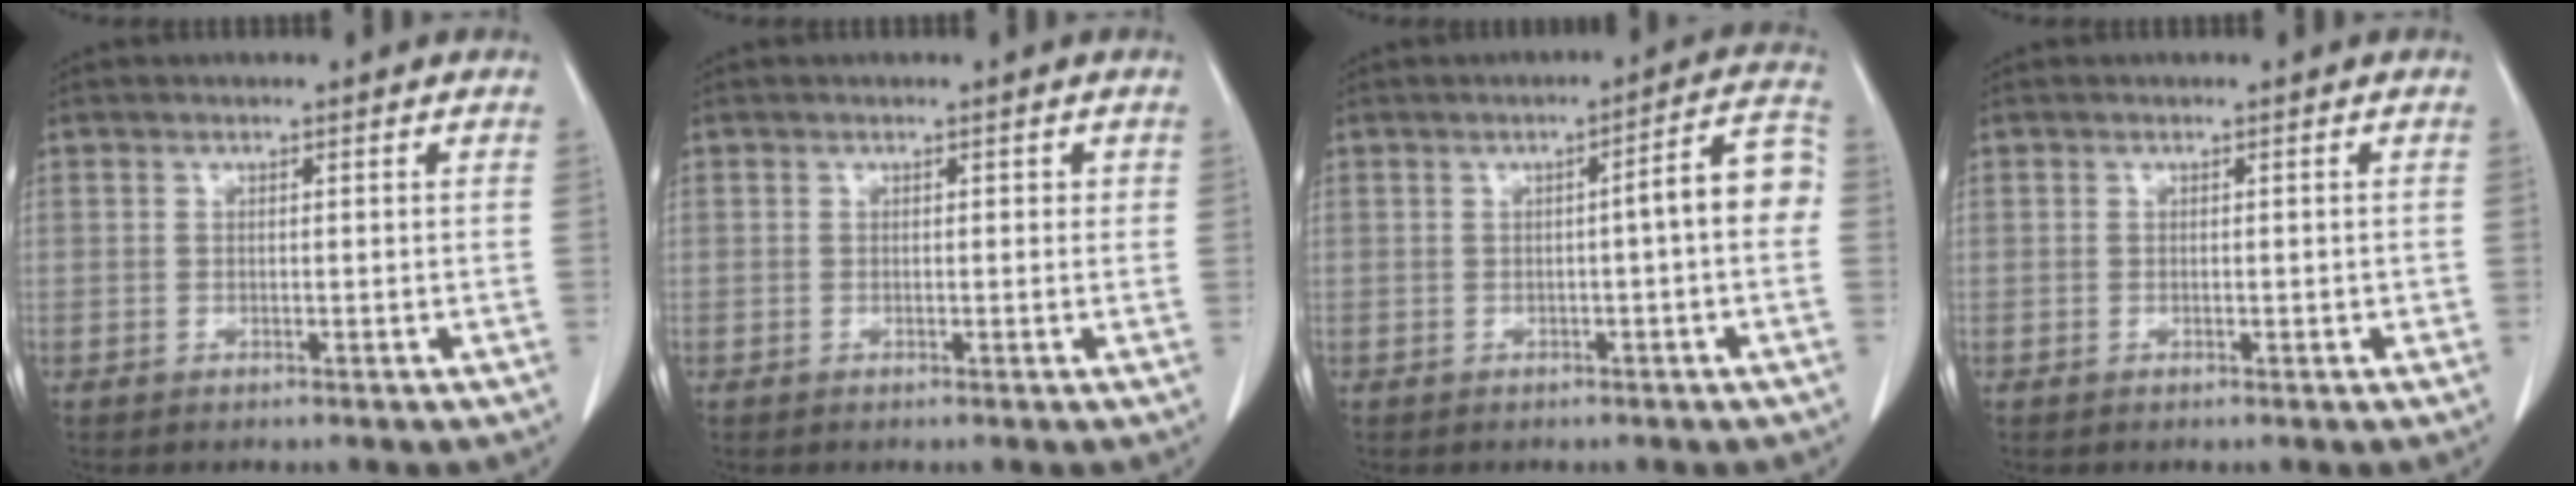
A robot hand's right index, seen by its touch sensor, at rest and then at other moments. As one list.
[{"total": 1.3, "force": [0.3, 0.8, 1.0], "torque": [-0.023, 0.010, 0.004]}, {"total": 7.1, "force": [-0.3, 0.9, 7.0], "torque": [-0.091, 0.029, -0.006]}, {"total": 1.2, "force": [-0.2, 0.6, 1.0], "torque": [-0.023, 0.002, 0.001]}]